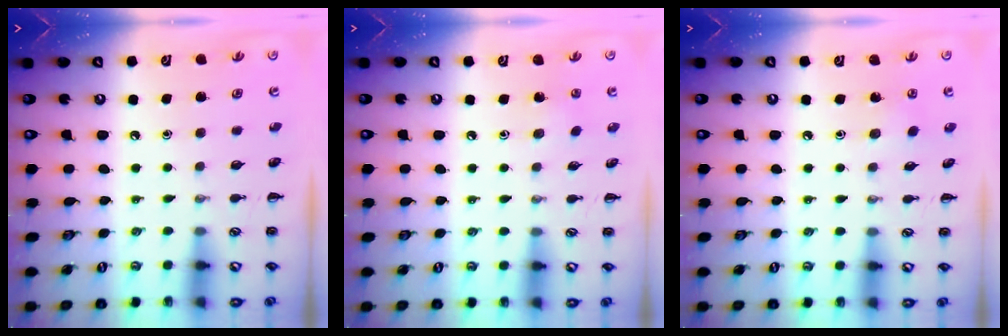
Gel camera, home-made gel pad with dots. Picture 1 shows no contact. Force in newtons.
{"total": 3.8, "press": 3.7, "slide": 1.0}
{"total": 2.4, "press": 2.3, "slide": 0.6}